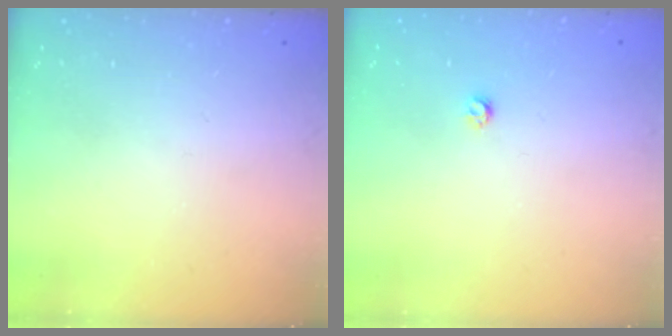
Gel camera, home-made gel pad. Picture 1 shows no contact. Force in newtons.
{"total": 2.9, "press": 2.8, "slide": 0.5}